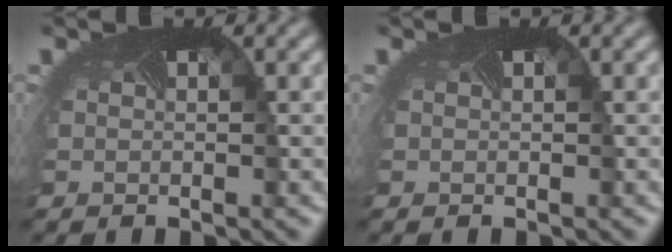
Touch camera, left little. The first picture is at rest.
{"total": 0.0}